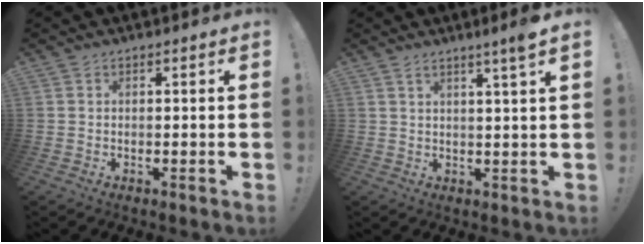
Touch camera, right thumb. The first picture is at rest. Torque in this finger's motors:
{"motor_torque": [-0.02, -0.01, 0.35, 0.25, 0.00]}